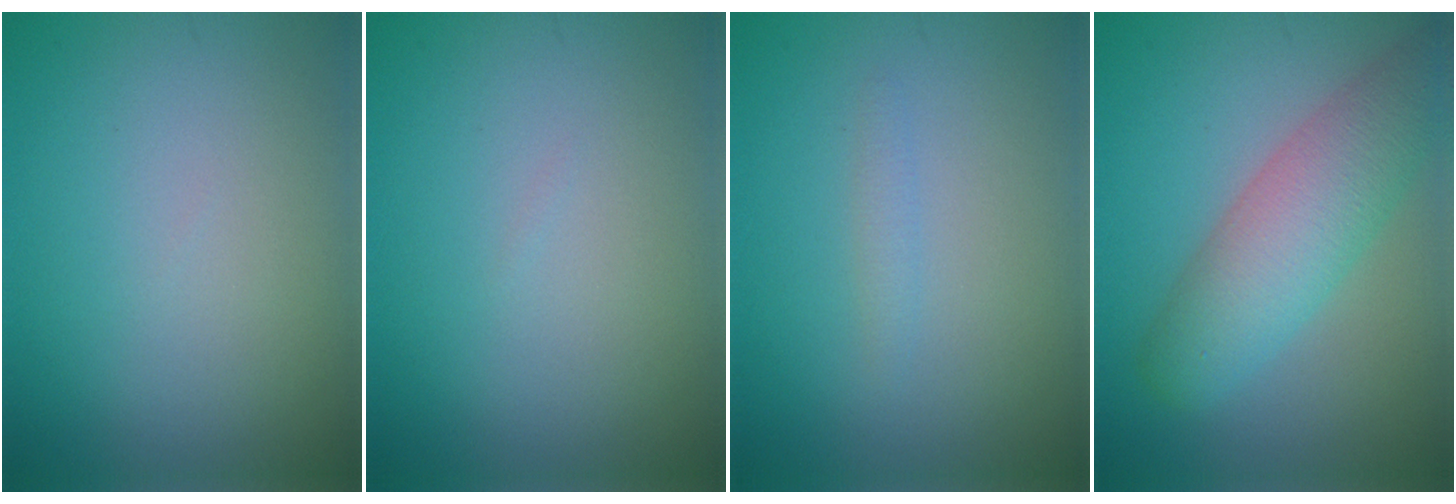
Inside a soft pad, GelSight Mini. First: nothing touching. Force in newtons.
{"total": 0.0}
{"total": 0.8, "press": 0.8, "slide": 0.0}
{"total": 6.4, "press": 6.4, "slide": 0.3}